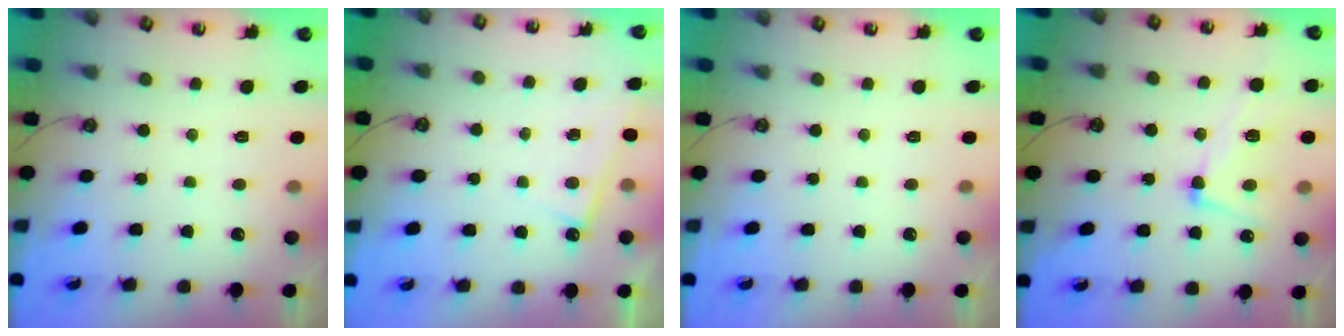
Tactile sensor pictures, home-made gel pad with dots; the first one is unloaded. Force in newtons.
{"total": 2.5, "press": 2.5, "slide": 0.3}
{"total": 0.0}
{"total": 4.9, "press": 4.7, "slide": 1.0}